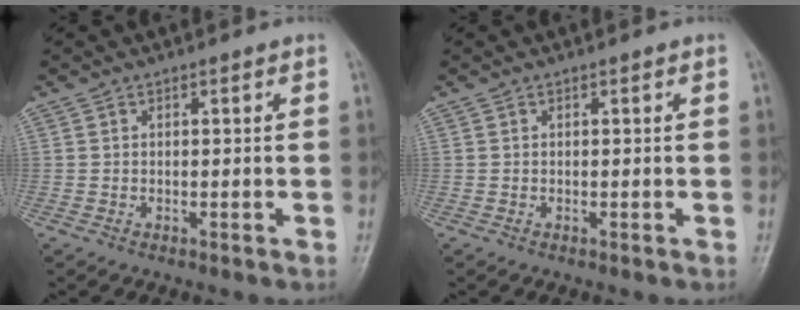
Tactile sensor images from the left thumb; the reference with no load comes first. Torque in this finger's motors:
{"motor_torque": [0.00, 0.00, 0.00, 0.00, 0.00]}